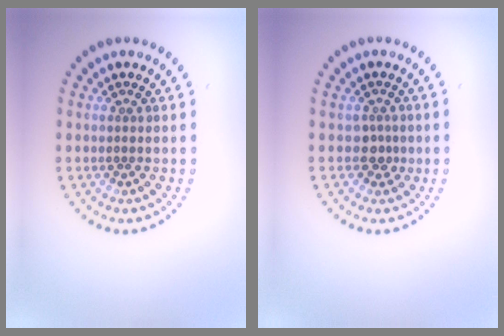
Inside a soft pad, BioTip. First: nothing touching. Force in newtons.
{"total": 1.2, "press": 0.9, "slide": 0.8}